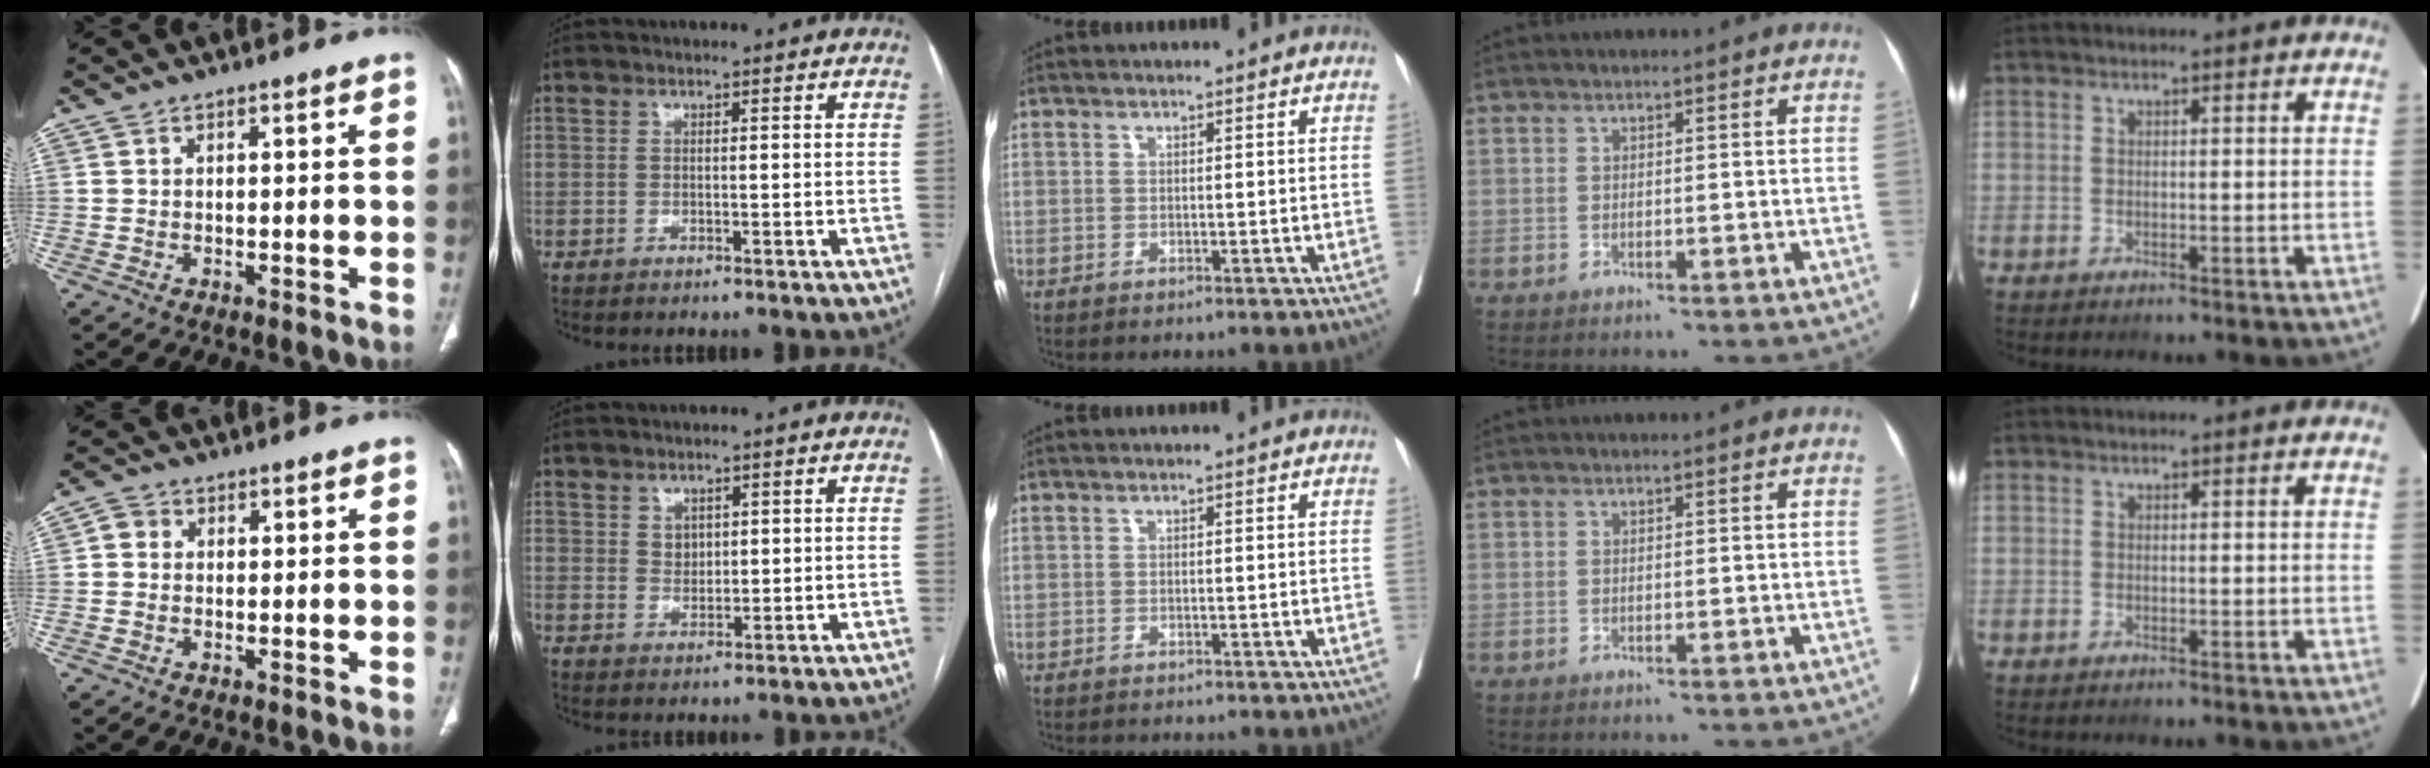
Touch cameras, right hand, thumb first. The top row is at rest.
{"thumb": {"total": 2.4, "force": [0.3, 2.2, 1.0], "torque": [-0.007, 0.005, 0.002]}, "index": {"total": 2.2, "force": [1.0, 1.7, 1.1], "torque": [-0.020, -0.003, 0.024]}, "middle": {"total": 2.7, "force": [-2.5, 0.4, 0.8], "torque": [-0.013, -0.005, -0.033]}}